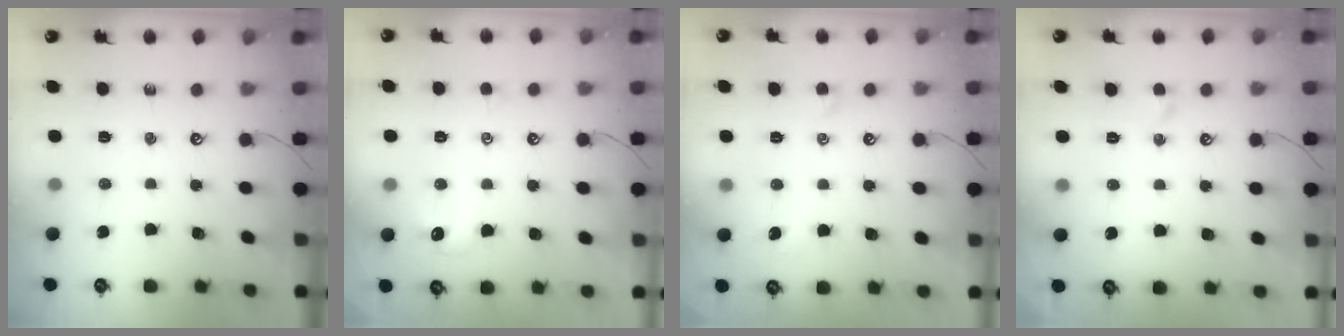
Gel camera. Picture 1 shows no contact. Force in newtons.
{"total": 0.5, "press": 0.2, "slide": 0.5}
{"total": 1.4, "press": 1.3, "slide": 0.6}
{"total": 0.6, "press": 0.1, "slide": 0.5}